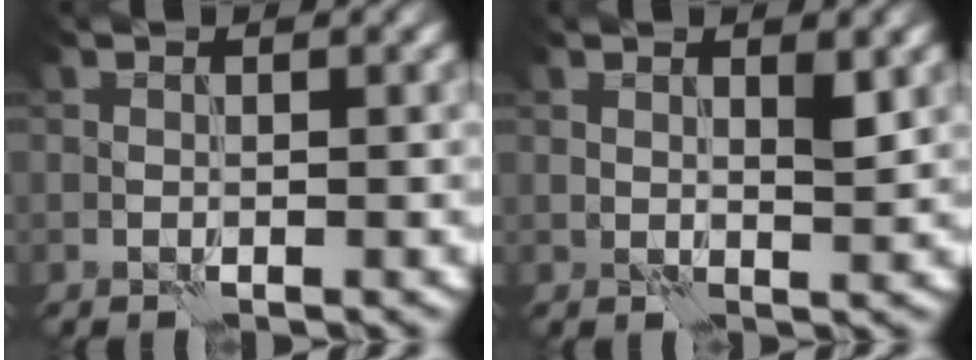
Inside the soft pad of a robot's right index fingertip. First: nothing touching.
{"total": 1.3, "force": [0.7, 0.2, 1.0], "torque": [-0.016, 0.000, 0.014]}